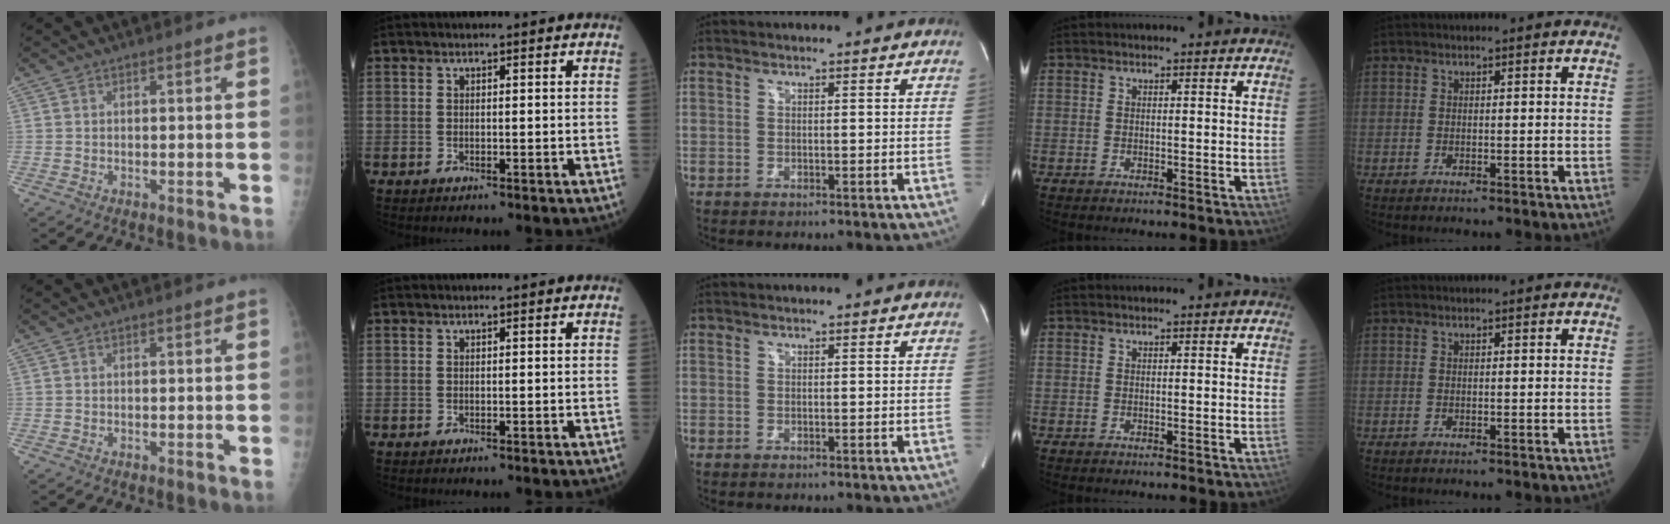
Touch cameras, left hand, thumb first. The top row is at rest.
{}